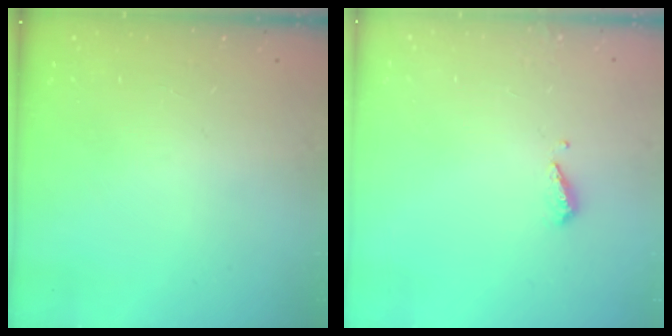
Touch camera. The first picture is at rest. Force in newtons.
{"total": 3.9, "press": 3.9, "slide": 0.4}